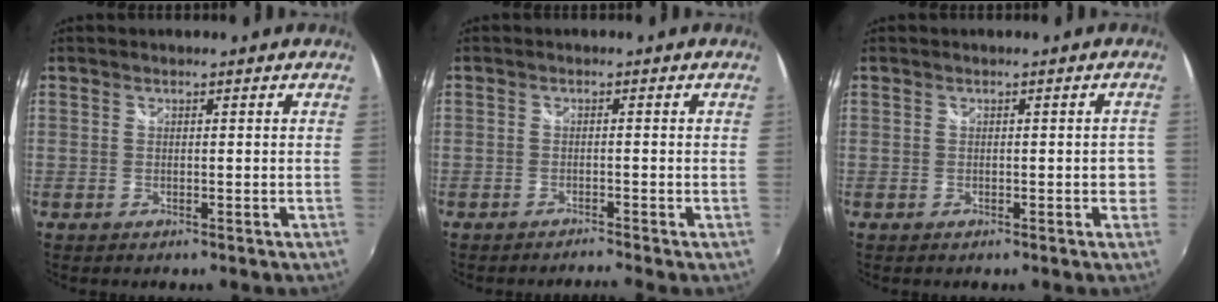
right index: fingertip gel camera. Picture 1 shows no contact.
{"total": 1.6, "force": [-1.5, -0.4, 0.0], "torque": [-0.003, -0.007, -0.027]}
{"total": 2.6, "force": [-0.5, 1.4, 2.1], "torque": [-0.018, 0.004, -0.005]}